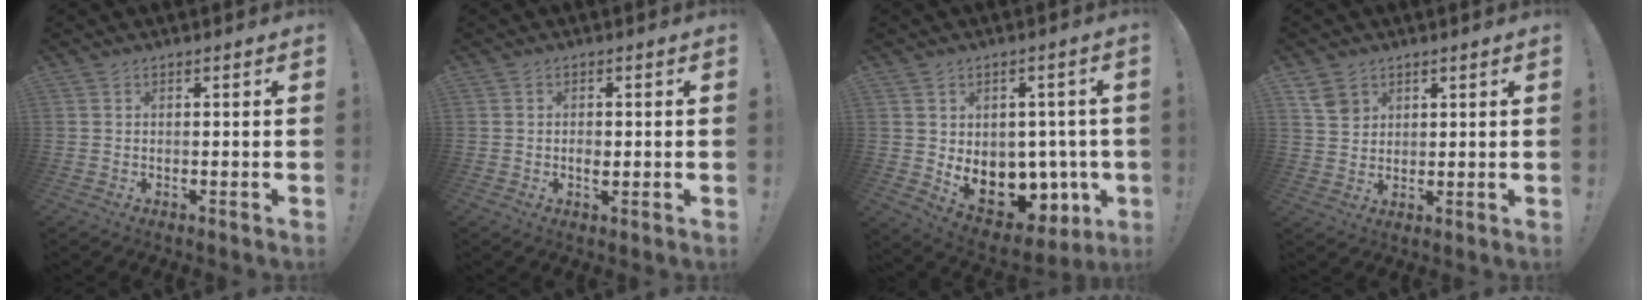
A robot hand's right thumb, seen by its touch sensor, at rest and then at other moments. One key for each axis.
{"total": 1.7, "fx": -0.5, "fy": 1.1, "fz": 1.2, "tx": -0.016, "ty": 0.000, "tz": -0.009}
{"total": 11.6, "fx": -1.8, "fy": 9.1, "fz": 6.9, "tx": -0.090, "ty": -0.004, "tz": -0.017}
{"total": 5.4, "fx": 3.2, "fy": 4.0, "fz": 1.6, "tx": -0.020, "ty": -0.013, "tz": 0.062}